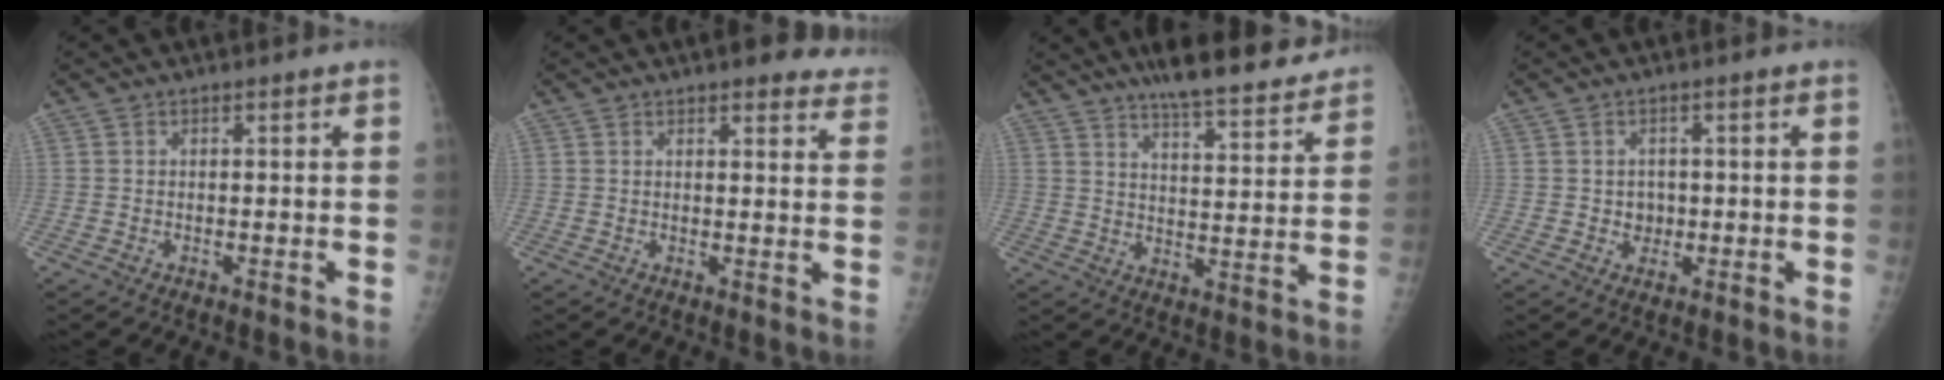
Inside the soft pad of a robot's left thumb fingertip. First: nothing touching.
{"total": 10.3, "force": [9.0, 2.8, 4.3], "torque": [-0.006, -0.031, 0.086]}
{"total": 16.2, "force": [13.9, 3.1, 7.7], "torque": [-0.085, -0.069, 0.196]}
{"total": 2.5, "force": [-0.1, 2.3, 0.9], "torque": [0.004, 0.005, 0.001]}